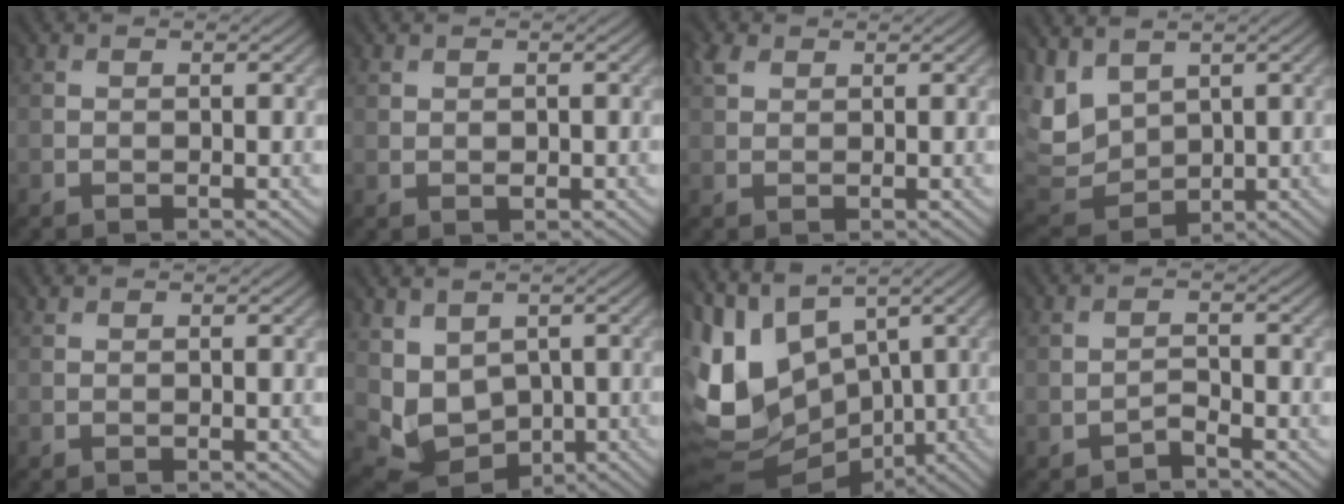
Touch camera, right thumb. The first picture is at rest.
{"total": 0.8, "force": [0.6, 0.5, 0.1], "torque": [-0.006, -0.002, 0.015]}
{"total": 2.2, "force": [1.7, 1.3, 0.1], "torque": [-0.019, 0.005, 0.034]}
{"total": 6.9, "force": [3.5, 5.0, 3.1], "torque": [-0.136, -0.002, 0.077]}
{"total": 0.7, "force": [0.5, 0.2, 0.4], "torque": [-0.011, 0.002, 0.007]}
{"total": 5.5, "force": [0.7, 4.8, 2.5], "torque": [-0.098, -0.021, 0.027]}
{"total": 11.9, "force": [1.2, 8.8, 7.9], "torque": [-0.230, -0.005, 0.029]}
{"total": 2.1, "force": [-1.5, -0.9, -1.2], "torque": [0.015, 0.003, -0.031]}